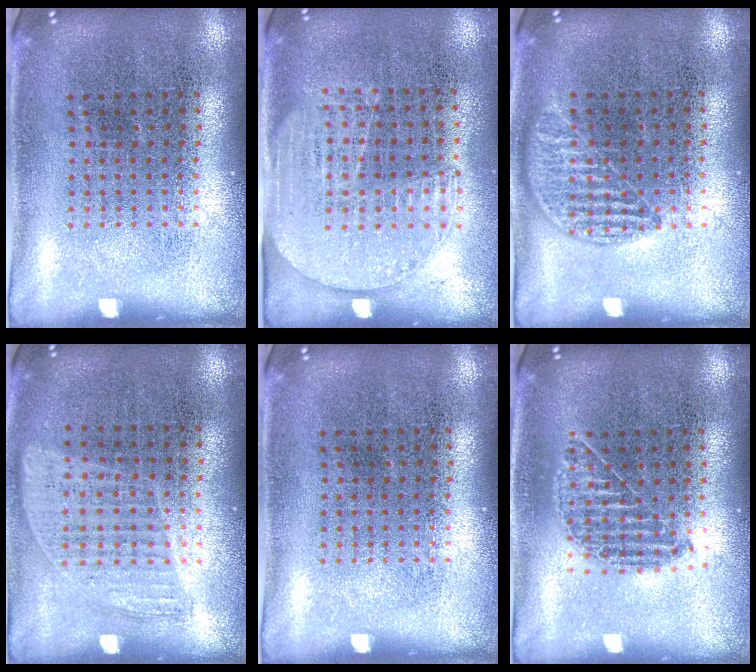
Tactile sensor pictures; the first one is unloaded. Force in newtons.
{"total": 1.5, "press": 1.2, "slide": 0.9}
{"total": 1.0, "press": 0.8, "slide": 0.5}
{"total": 0.9, "press": 0.8, "slide": 0.4}
{"total": 0.0}
{"total": 1.0, "press": 0.9, "slide": 0.2}